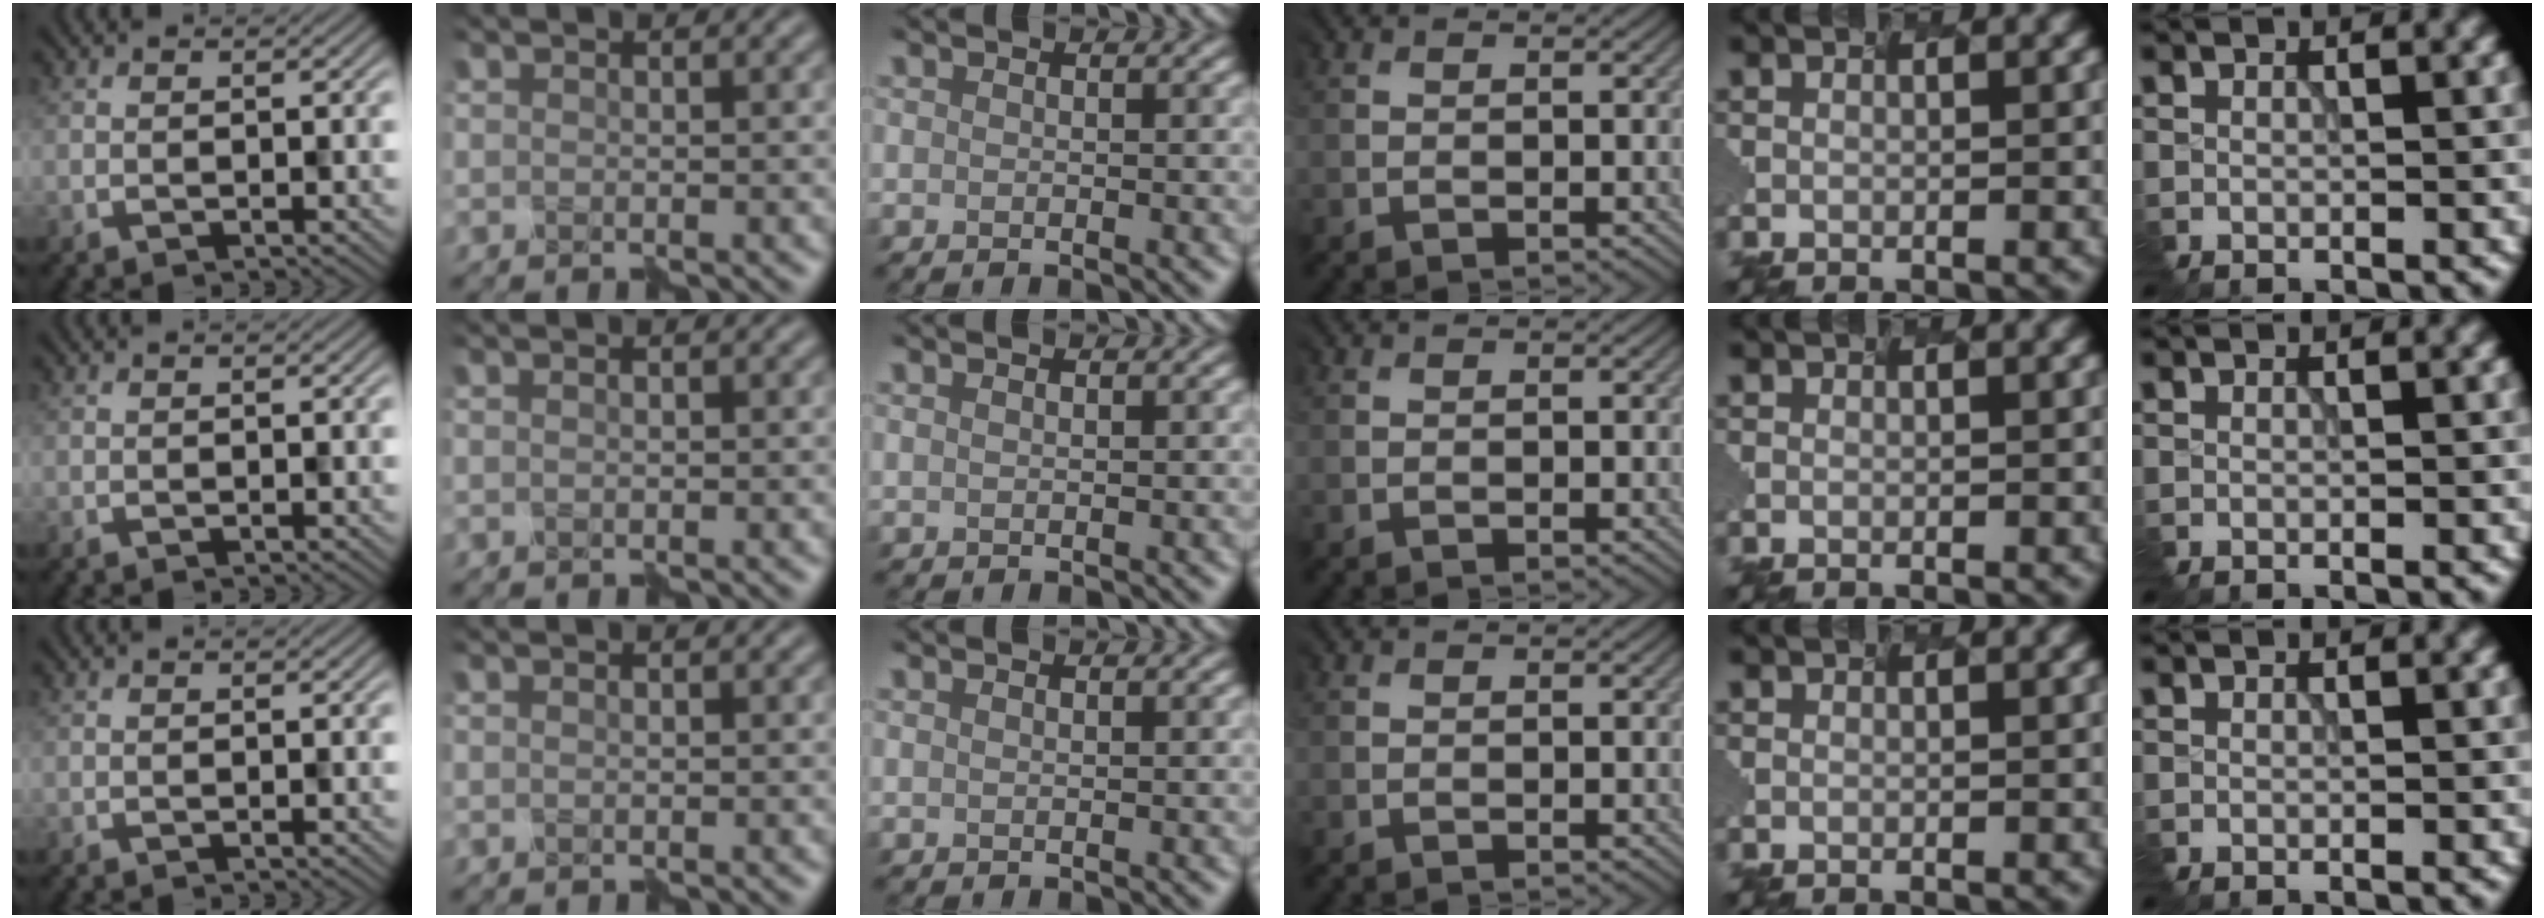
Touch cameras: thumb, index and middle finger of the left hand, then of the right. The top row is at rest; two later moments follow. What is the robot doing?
{"motion": "assemble", "object": "hinged jar"}